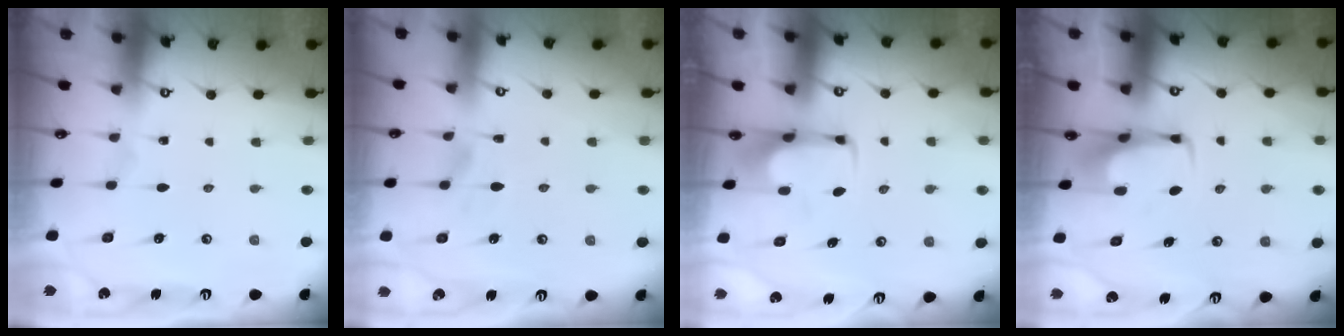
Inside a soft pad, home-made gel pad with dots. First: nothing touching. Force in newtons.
{"total": 2.4, "press": 2.1, "slide": 1.2}
{"total": 2.0, "press": 1.9, "slide": 0.4}
{"total": 3.0, "press": 3.0, "slide": 0.4}